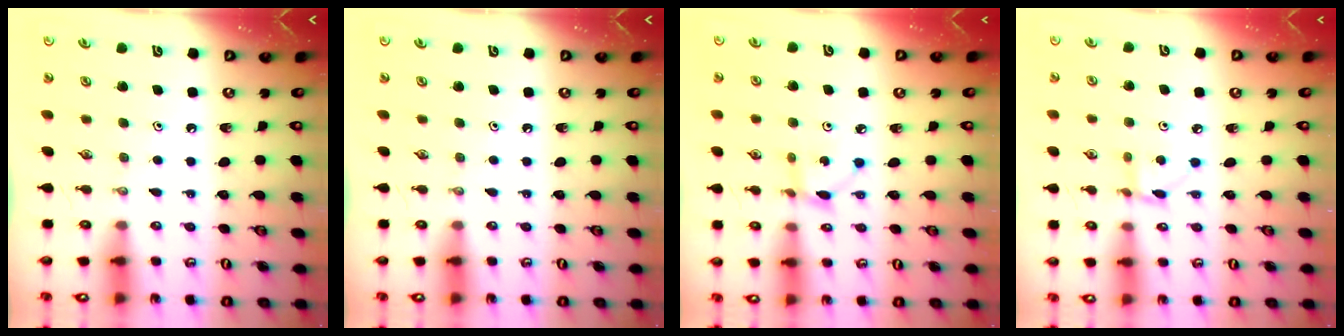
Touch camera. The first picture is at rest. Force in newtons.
{"total": 0.0}
{"total": 2.2, "press": 2.2, "slide": 0.2}
{"total": 2.6, "press": 2.6, "slide": 0.3}